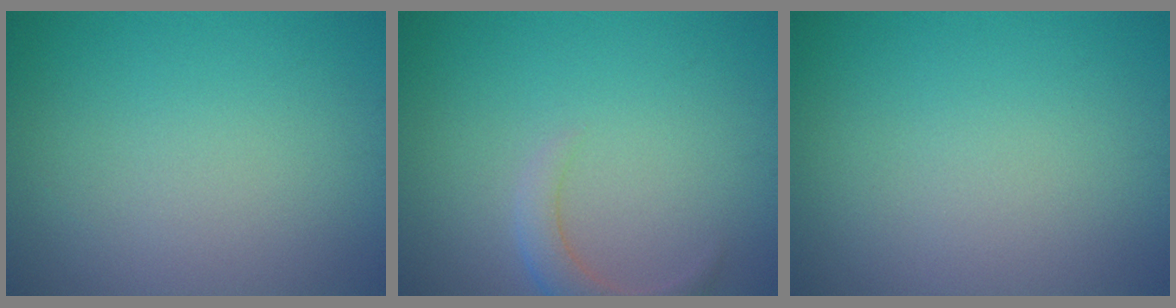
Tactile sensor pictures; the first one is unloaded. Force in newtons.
{"total": 2.2, "press": 2.2, "slide": 0.2}
{"total": 0.0}